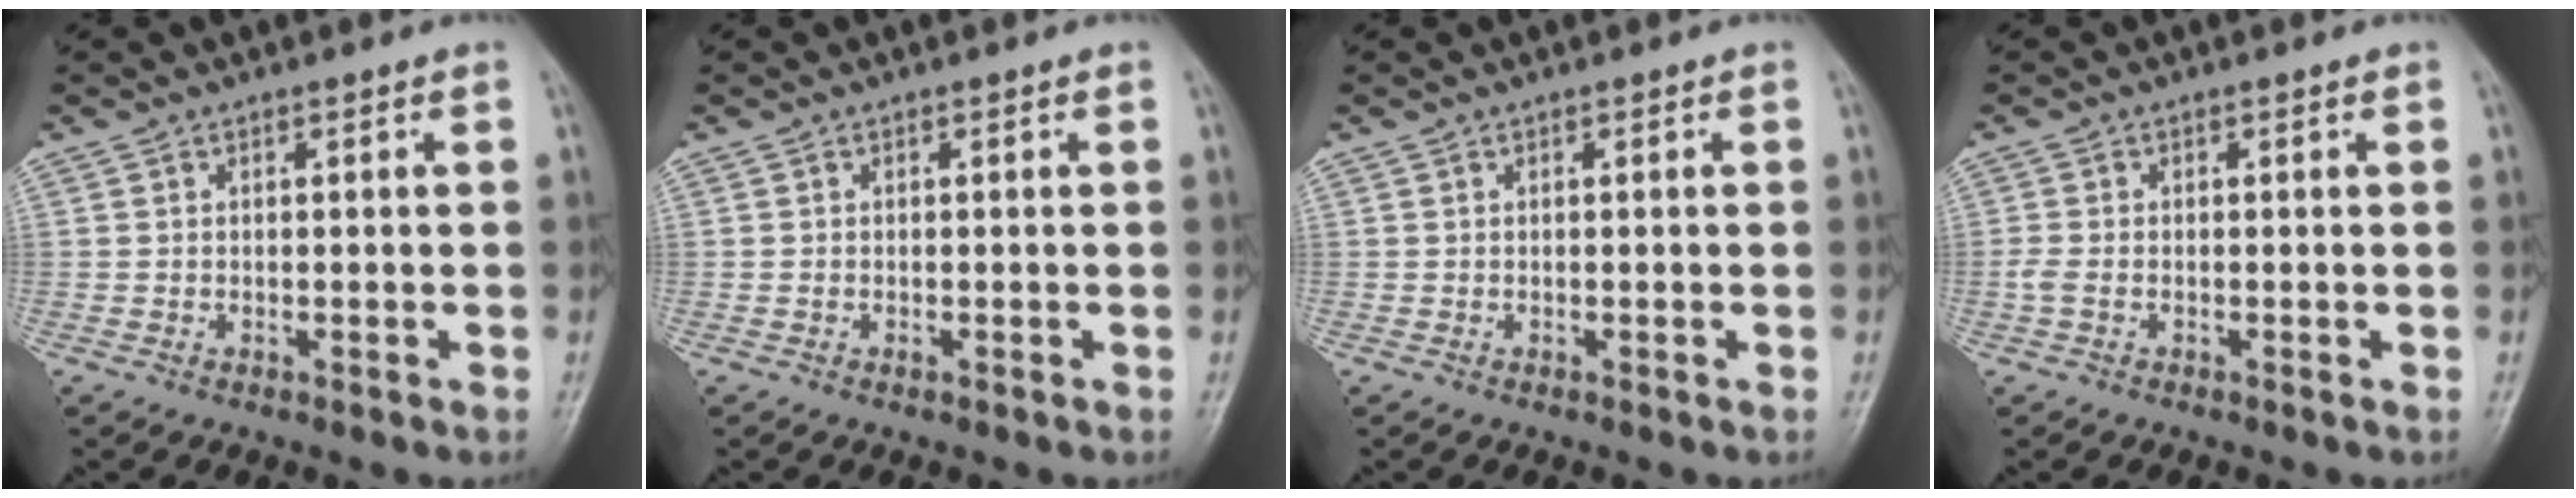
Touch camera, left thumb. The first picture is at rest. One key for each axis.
{"total": 0.0}
{"total": 0.0}
{"total": 1.8, "fx": -0.5, "fy": 1.0, "fz": 1.4, "tx": -0.029, "ty": 0.007, "tz": -0.007}